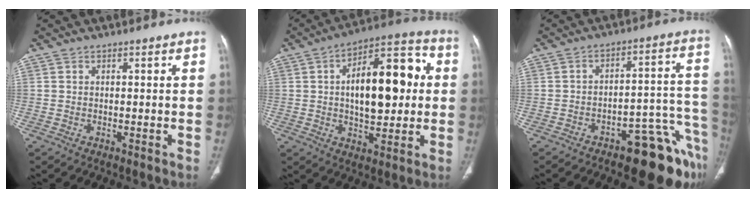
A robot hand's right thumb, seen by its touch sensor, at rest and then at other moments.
{"total": 18.8, "force": [2.1, 9.1, 16.4], "torque": [-0.214, 0.027, 0.027]}
{"total": 15.0, "force": [-10.0, 5.2, 10.0], "torque": [-0.058, 0.091, -0.137]}